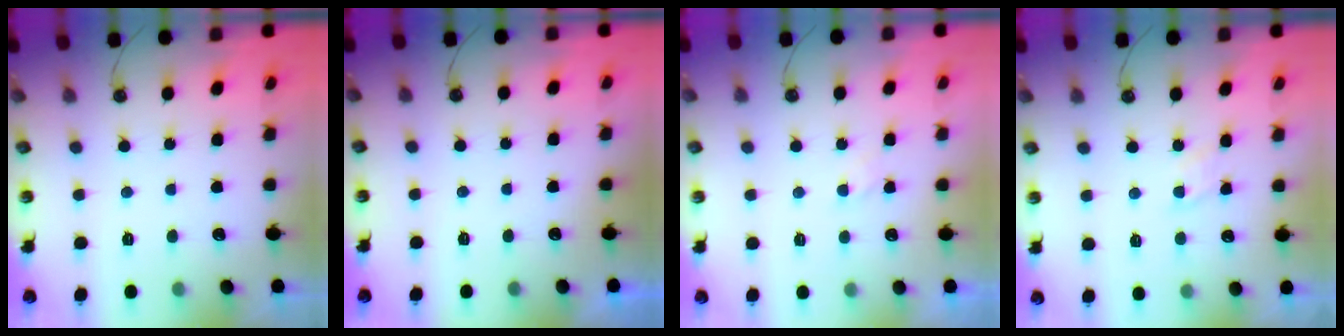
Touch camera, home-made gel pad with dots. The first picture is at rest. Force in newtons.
{"total": 0.0}
{"total": 2.9, "press": 2.8, "slide": 0.4}
{"total": 4.3, "press": 4.3, "slide": 0.6}